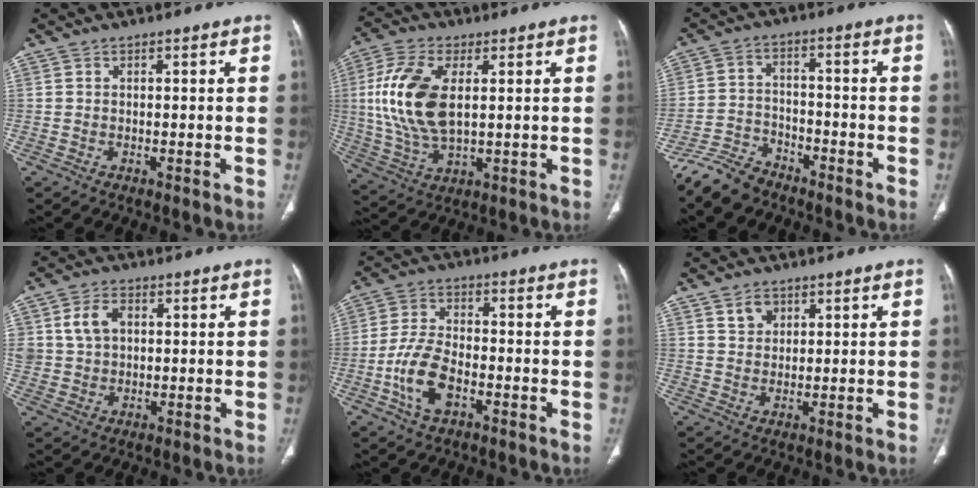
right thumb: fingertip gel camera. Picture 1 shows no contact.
{"total": 14.8, "force": [2.4, 7.6, 12.5], "torque": [-0.273, -0.006, 0.051]}
{"total": 7.9, "force": [-6.7, 3.6, 2.0], "torque": [-0.039, 0.034, -0.133]}
{"total": 6.3, "force": [1.6, 4.7, 3.8], "torque": [-0.060, 0.001, 0.033]}
{"total": 9.3, "force": [-3.5, 5.0, 7.0], "torque": [-0.142, 0.018, -0.068]}
{"total": 3.4, "force": [2.0, 2.5, 1.3], "torque": [-0.008, -0.015, 0.039]}